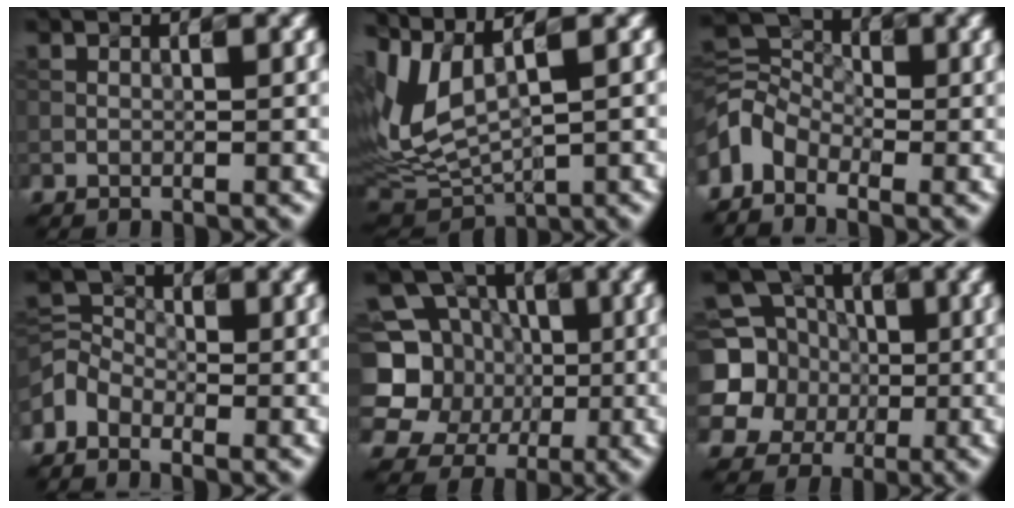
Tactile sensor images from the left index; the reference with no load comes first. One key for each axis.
{"total": 6.9, "fx": 2.4, "fy": 2.7, "fz": 5.8, "tx": -0.145, "ty": 0.004, "tz": 0.053}
{"total": 4.3, "fx": -2.6, "fy": 2.8, "fz": 2.0, "tx": -0.037, "ty": 0.005, "tz": -0.070}
{"total": 3.1, "fx": -2.2, "fy": 1.9, "fz": 1.0, "tx": -0.023, "ty": 0.005, "tz": -0.060}
{"total": 8.7, "fx": 0.0, "fy": 8.1, "fz": 3.2, "tx": -0.063, "ty": 0.006, "tz": -0.031}
{"total": 8.6, "fx": 0.2, "fy": 8.0, "fz": 3.3, "tx": -0.081, "ty": 0.015, "tz": -0.028}